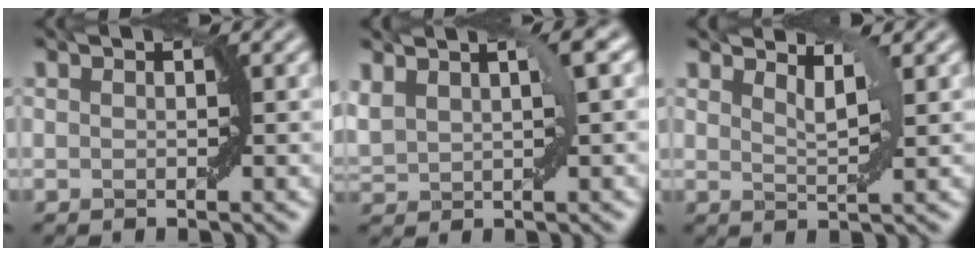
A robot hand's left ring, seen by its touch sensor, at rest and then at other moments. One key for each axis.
{"total": 3.4, "fx": 1.9, "fy": 0.9, "fz": 2.6, "tx": -0.061, "ty": 0.013, "tz": 0.041}
{"total": 2.0, "fx": 1.7, "fy": 0.2, "fz": 1.0, "tx": -0.013, "ty": -0.005, "tz": 0.029}